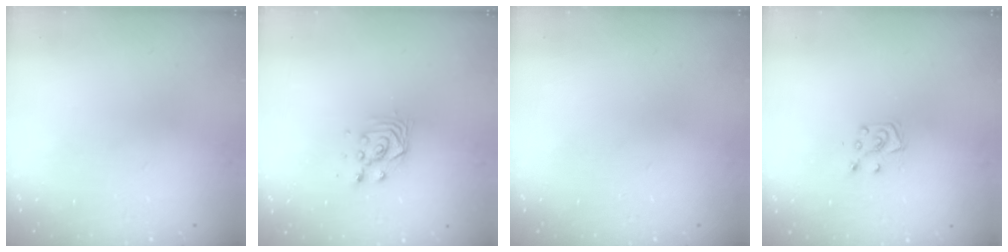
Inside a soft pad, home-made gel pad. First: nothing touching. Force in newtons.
{"total": 2.9, "press": 2.8, "slide": 0.8}
{"total": 0.0}
{"total": 6.3, "press": 6.3, "slide": 0.3}